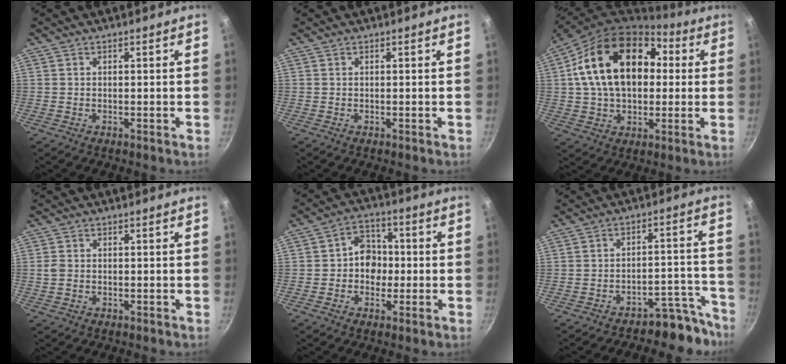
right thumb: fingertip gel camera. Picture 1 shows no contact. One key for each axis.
{"total": 0.0}
{"total": 21.6, "fx": 4.0, "fy": 14.6, "fz": 15.4, "tx": -0.237, "ty": 0.031, "tz": 0.057}
{"total": 2.0, "fx": -0.3, "fy": 1.6, "fz": 1.1, "tx": -0.023, "ty": 0.005, "tz": -0.006}
{"total": 7.7, "fx": -0.5, "fy": 6.5, "fz": 4.1, "tx": -0.013, "ty": 0.018, "tz": -0.017}
{"total": 8.9, "fx": -7.8, "fy": 3.6, "fz": 2.1, "tx": 0.047, "ty": 0.099, "tz": -0.107}